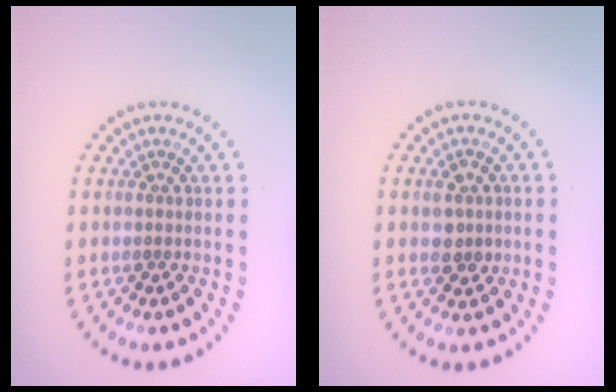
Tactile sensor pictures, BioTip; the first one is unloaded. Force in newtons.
{"total": 2.1, "press": 2.1, "slide": 0.2}